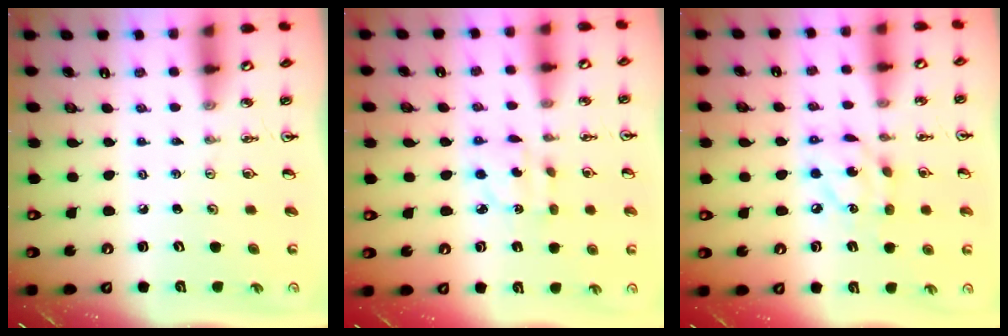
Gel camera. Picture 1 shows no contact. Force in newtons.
{"total": 3.2, "press": 3.2, "slide": 0.1}
{"total": 9.3, "press": 9.3, "slide": 0.4}